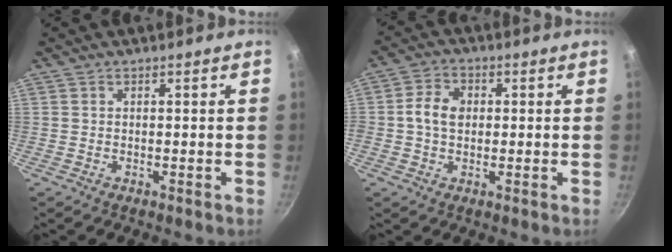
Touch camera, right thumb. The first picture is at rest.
{"total": 6.0, "force": [0.4, 4.3, 4.1], "torque": [-0.068, 0.010, -0.003]}